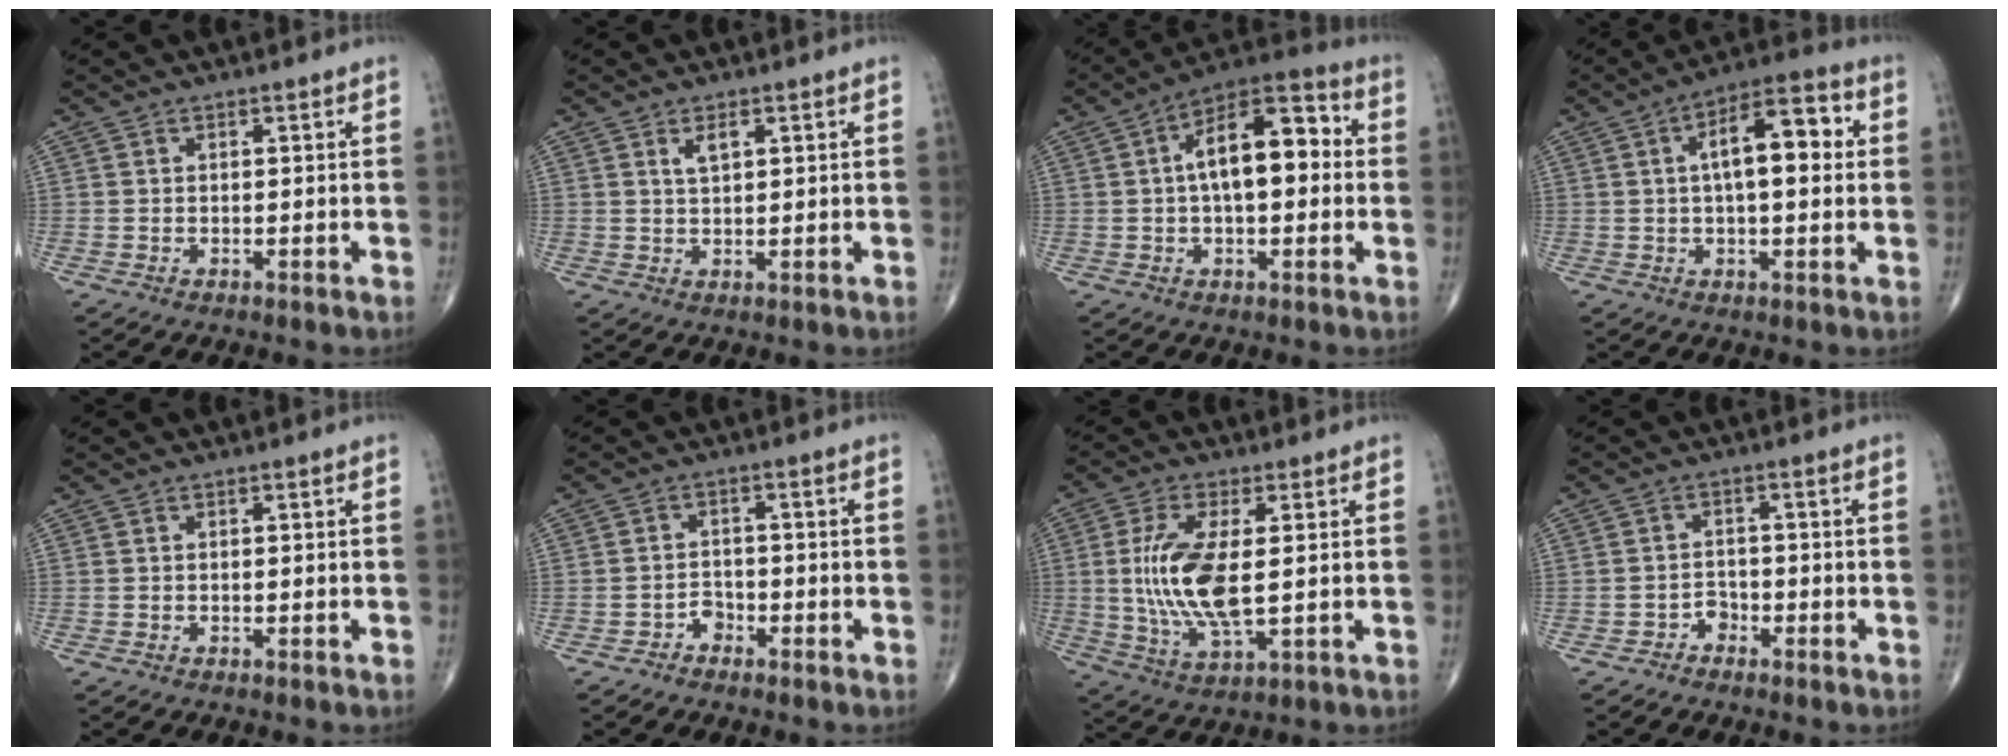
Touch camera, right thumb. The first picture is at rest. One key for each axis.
{"total": 2.6, "fx": 1.3, "fy": 1.1, "fz": 2.0, "tx": -0.036, "ty": -0.004, "tz": 0.026}
{"total": 14.7, "fx": 1.6, "fy": 7.1, "fz": 12.8, "tx": -0.188, "ty": 0.035, "tz": 0.014}
{"total": 12.5, "fx": 2.2, "fy": 5.1, "fz": 11.2, "tx": -0.160, "ty": 0.024, "tz": 0.027}
{"total": 0.0}
{"total": 2.3, "fx": -1.5, "fy": 1.7, "fz": 0.6, "tx": 0.000, "ty": 0.013, "tz": -0.030}
{"total": 13.2, "fx": 0.7, "fy": 5.0, "fz": 12.2, "tx": -0.261, "ty": -0.015, "tz": 0.022}
{"total": 2.2, "fx": -1.4, "fy": 1.6, "fz": 0.4, "tx": 0.002, "ty": 0.012, "tz": -0.030}